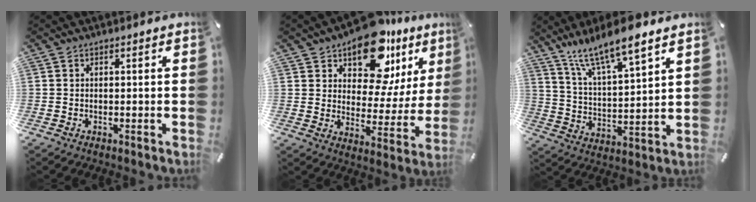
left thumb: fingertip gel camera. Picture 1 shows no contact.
{"total": 16.4, "force": [11.6, 8.6, 7.9], "torque": [-0.126, -0.085, 0.204]}
{"total": 11.9, "force": [10.5, 1.6, 5.3], "torque": [-0.122, -0.064, 0.185]}